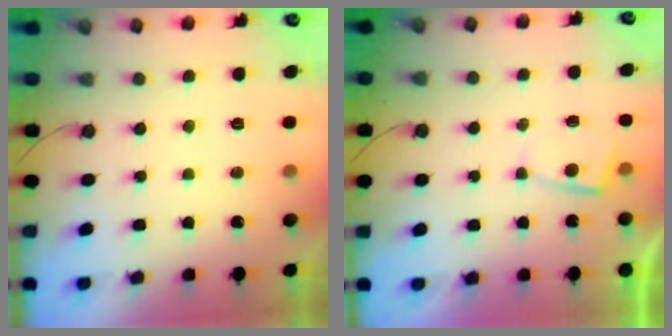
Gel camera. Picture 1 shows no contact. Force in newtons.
{"total": 2.6, "press": 2.6, "slide": 0.4}